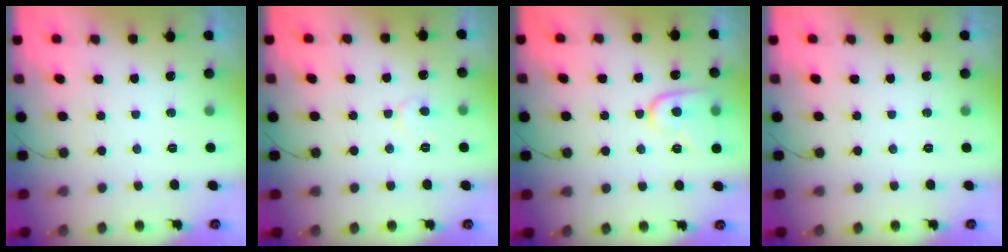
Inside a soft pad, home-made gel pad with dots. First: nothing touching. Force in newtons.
{"total": 4.9, "press": 4.9, "slide": 0.4}
{"total": 10.0, "press": 9.9, "slide": 1.0}
{"total": 0.0}